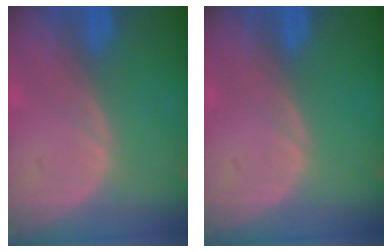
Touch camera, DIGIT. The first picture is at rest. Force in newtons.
{"total": 0.0}